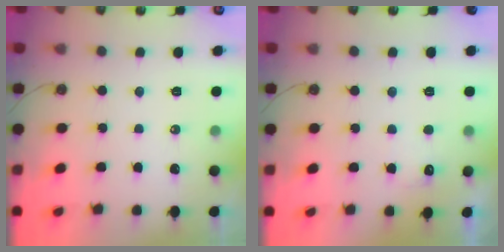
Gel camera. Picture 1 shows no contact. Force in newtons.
{"total": 6.8, "press": 6.7, "slide": 1.4}